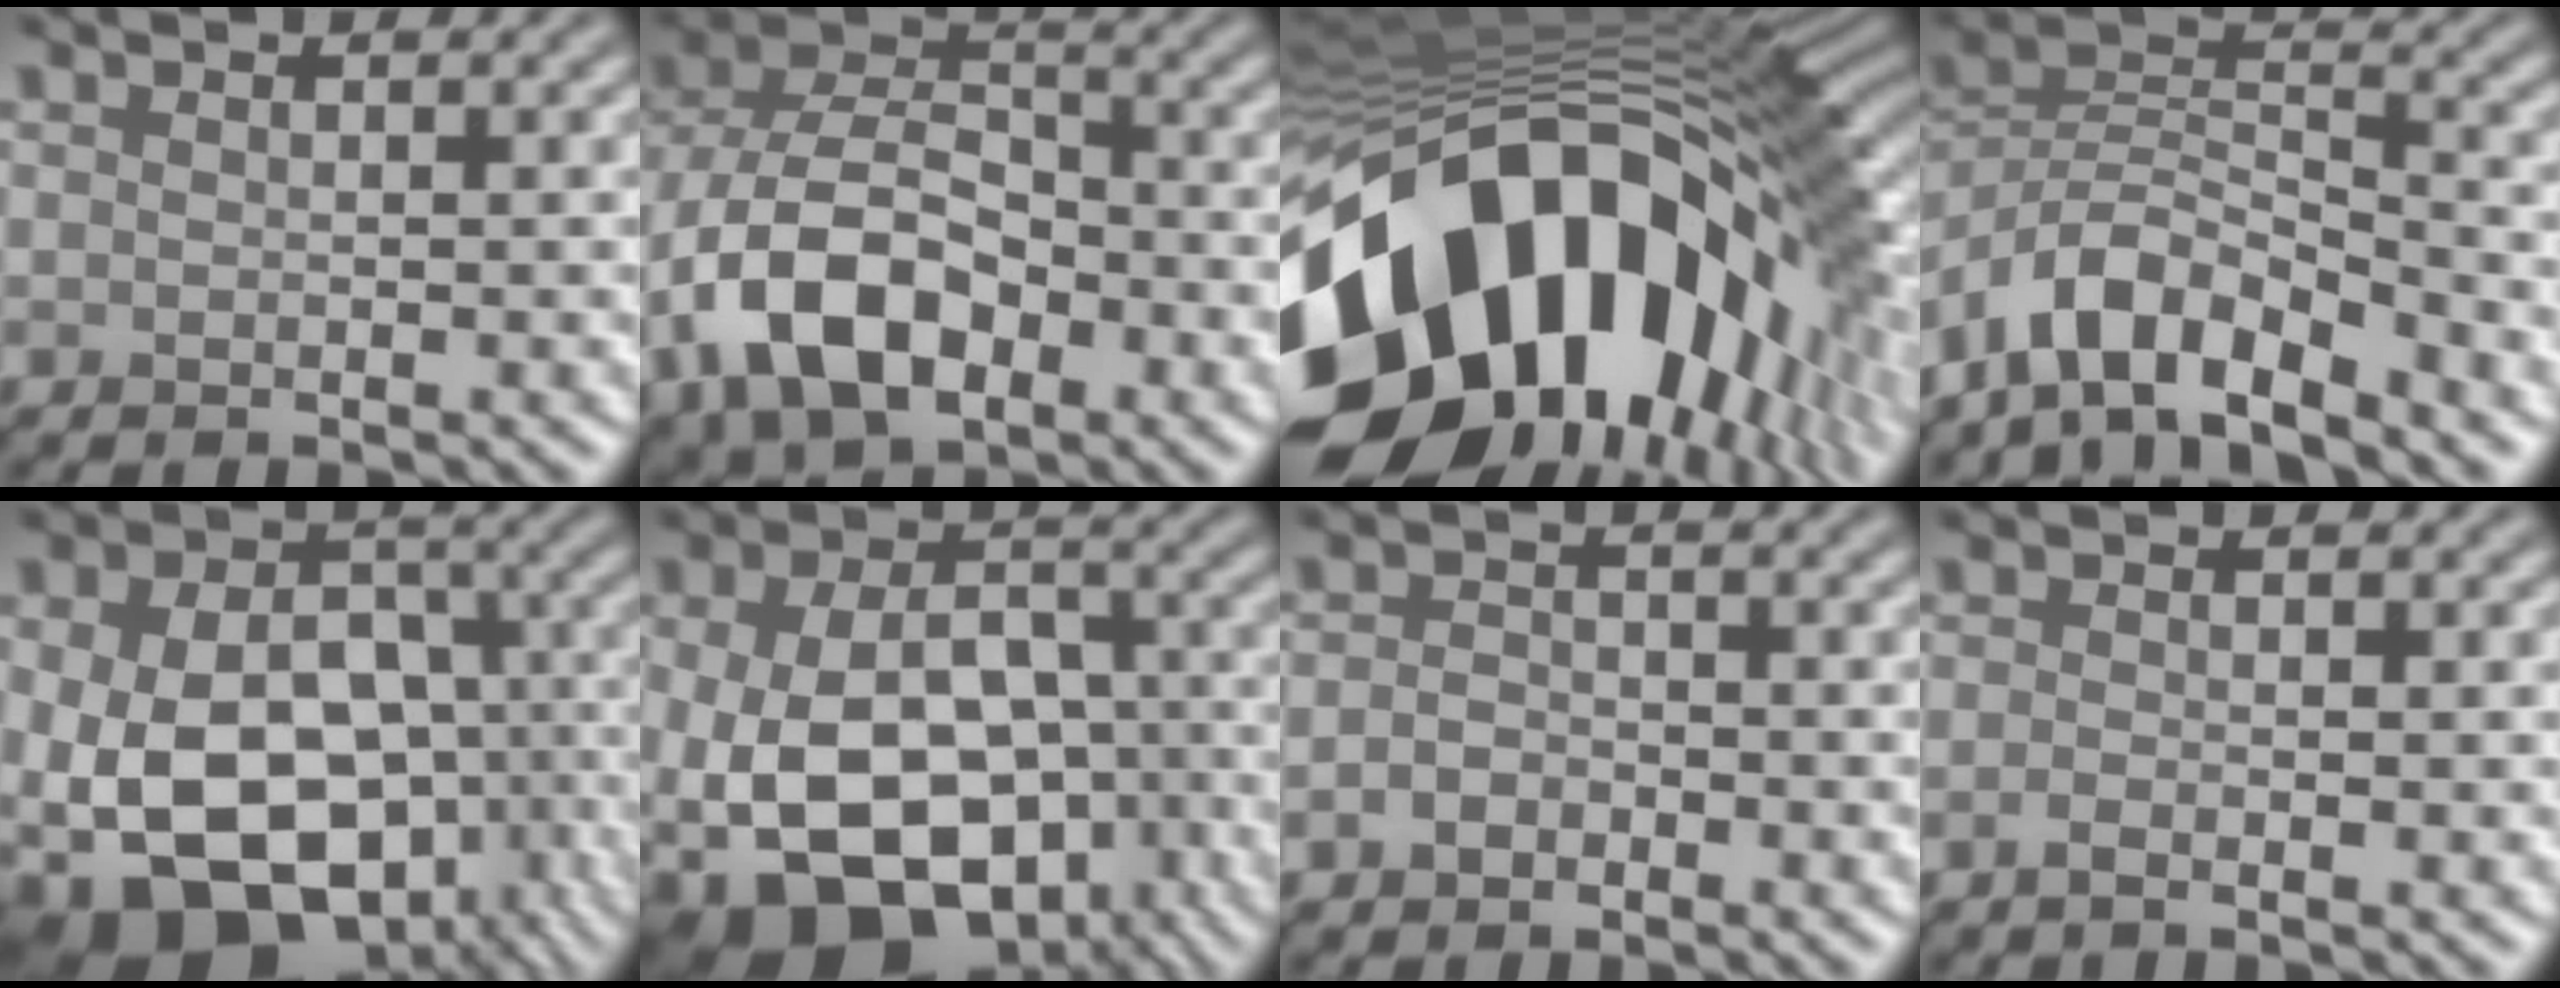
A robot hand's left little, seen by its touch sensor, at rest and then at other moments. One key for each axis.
{"total": 10.9, "fx": -4.0, "fy": 6.7, "fz": 7.5, "tx": -0.156, "ty": 0.002, "tz": -0.082}
{"total": 19.9, "fx": -6.9, "fy": 11.8, "fz": 14.4, "tx": -0.276, "ty": -0.028, "tz": -0.119}
{"total": 7.4, "fx": -5.5, "fy": 2.6, "fz": 4.2, "tx": -0.065, "ty": 0.005, "tz": -0.110}
{"total": 17.1, "fx": -6.1, "fy": 11.9, "fz": 10.6, "tx": -0.197, "ty": -0.028, "tz": -0.087}
{"total": 15.6, "fx": -5.7, "fy": 10.5, "fz": 10.0, "tx": -0.190, "ty": -0.038, "tz": -0.076}
{"total": 1.6, "fx": -0.9, "fy": 1.1, "fz": 0.8, "tx": -0.014, "ty": 0.003, "tz": -0.022}
{"total": 1.0, "fx": -0.5, "fy": 0.3, "fz": 0.8, "tx": -0.013, "ty": -0.005, "tz": -0.012}